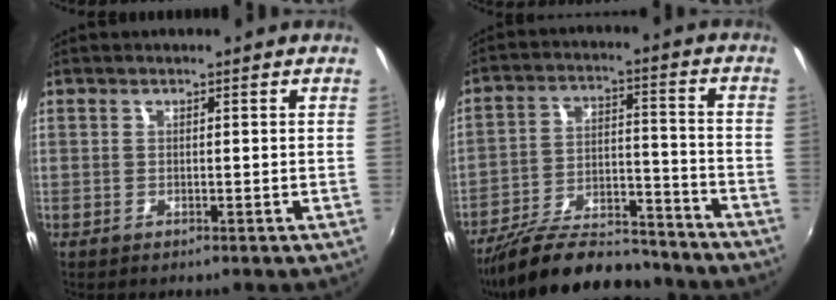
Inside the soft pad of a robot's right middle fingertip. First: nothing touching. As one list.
[{"total": 20.2, "force": [-17.1, 5.7, 9.1], "torque": [-0.170, -0.007, -0.255]}]